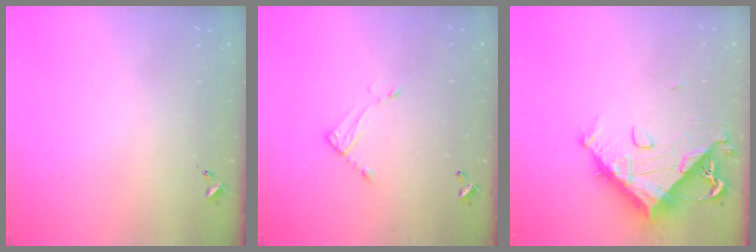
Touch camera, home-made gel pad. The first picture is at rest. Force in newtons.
{"total": 7.1, "press": 7.1, "slide": 0.5}
{"total": 13.1, "press": 13.0, "slide": 1.5}